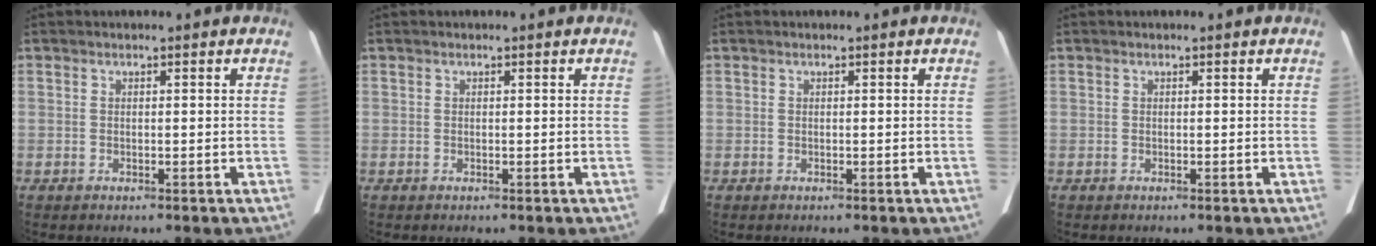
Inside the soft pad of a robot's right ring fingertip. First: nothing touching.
{"total": 0.0}
{"total": 0.0}
{"total": 0.0}